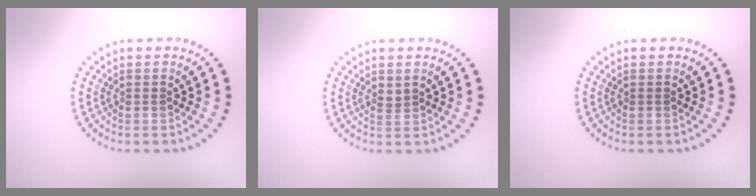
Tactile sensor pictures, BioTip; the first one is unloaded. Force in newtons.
{"total": 0.8, "press": 0.6, "slide": 0.6}
{"total": 0.0}